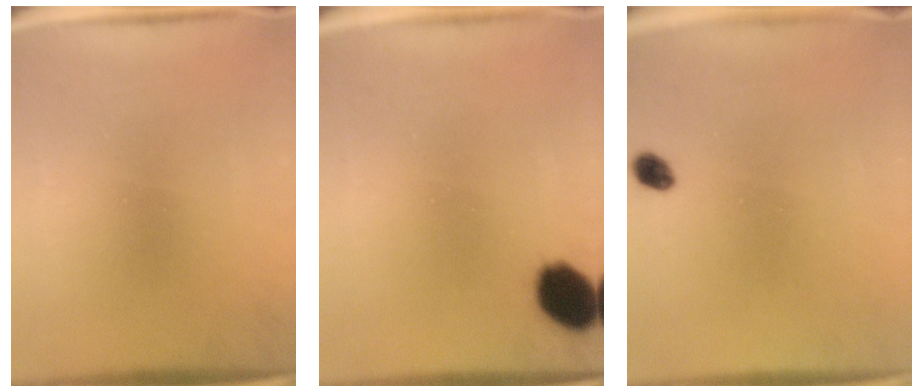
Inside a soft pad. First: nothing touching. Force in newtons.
{"total": 8.8}
{"total": 2.0}